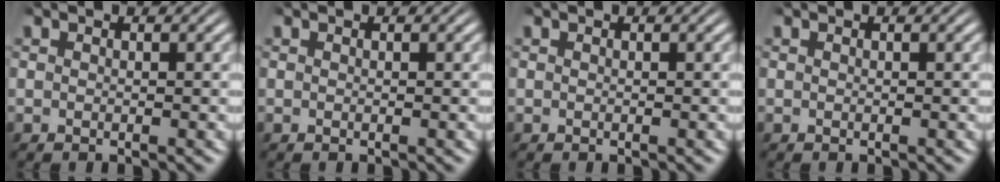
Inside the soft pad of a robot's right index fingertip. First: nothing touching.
{"total": 0.0}
{"total": 0.0}
{"total": 0.0}